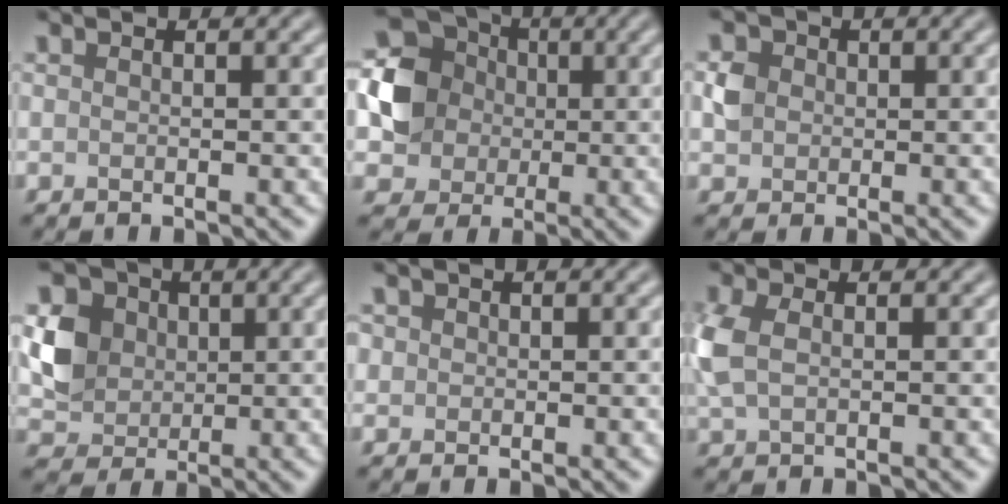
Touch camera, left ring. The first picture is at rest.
{"total": 7.2, "force": [0.6, 6.5, 3.1], "torque": [-0.056, 0.011, -0.002]}
{"total": 2.0, "force": [0.1, 1.8, 0.7], "torque": [-0.011, 0.000, 0.002]}
{"total": 4.6, "force": [0.7, 4.1, 2.1], "torque": [-0.042, 0.003, 0.011]}
{"total": 0.9, "force": [0.2, 0.9, 0.2], "torque": [0.005, 0.000, 0.001]}
{"total": 3.5, "force": [0.3, 2.2, 2.6], "torque": [-0.075, 0.003, 0.004]}